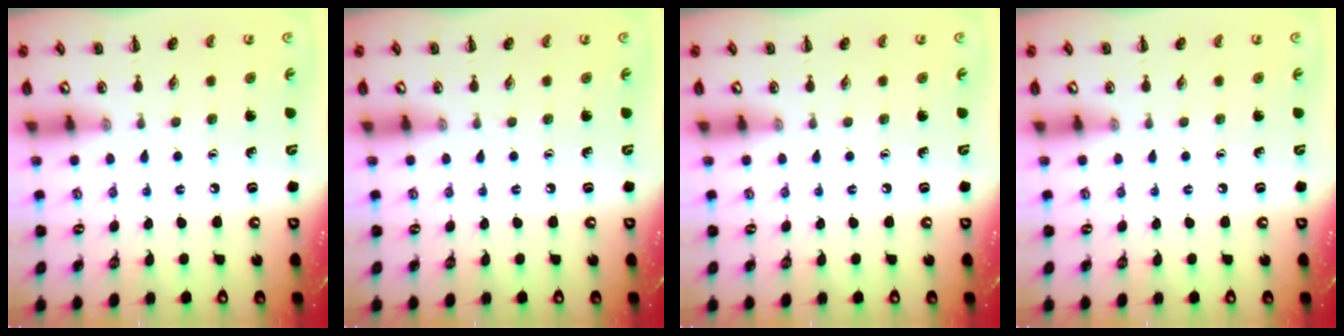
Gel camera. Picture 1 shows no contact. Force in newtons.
{"total": 0.0}
{"total": 0.0}
{"total": 0.0}